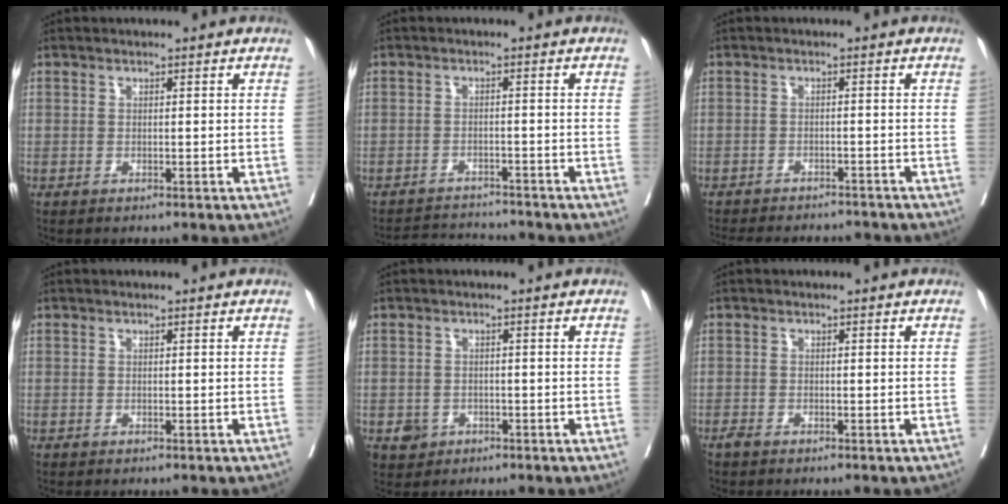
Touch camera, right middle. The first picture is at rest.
{"total": 5.1, "force": [-5.1, 0.0, -0.2], "torque": [0.003, -0.003, -0.086]}
{"total": 11.7, "force": [-10.8, 2.9, 3.4], "torque": [-0.062, 0.003, -0.139]}
{"total": 0.0}
{"total": 2.5, "force": [-1.1, 2.2, 0.4], "torque": [-0.002, 0.008, -0.012]}
{"total": 0.7, "force": [-0.6, 0.2, 0.3], "torque": [-0.011, -0.002, -0.013]}